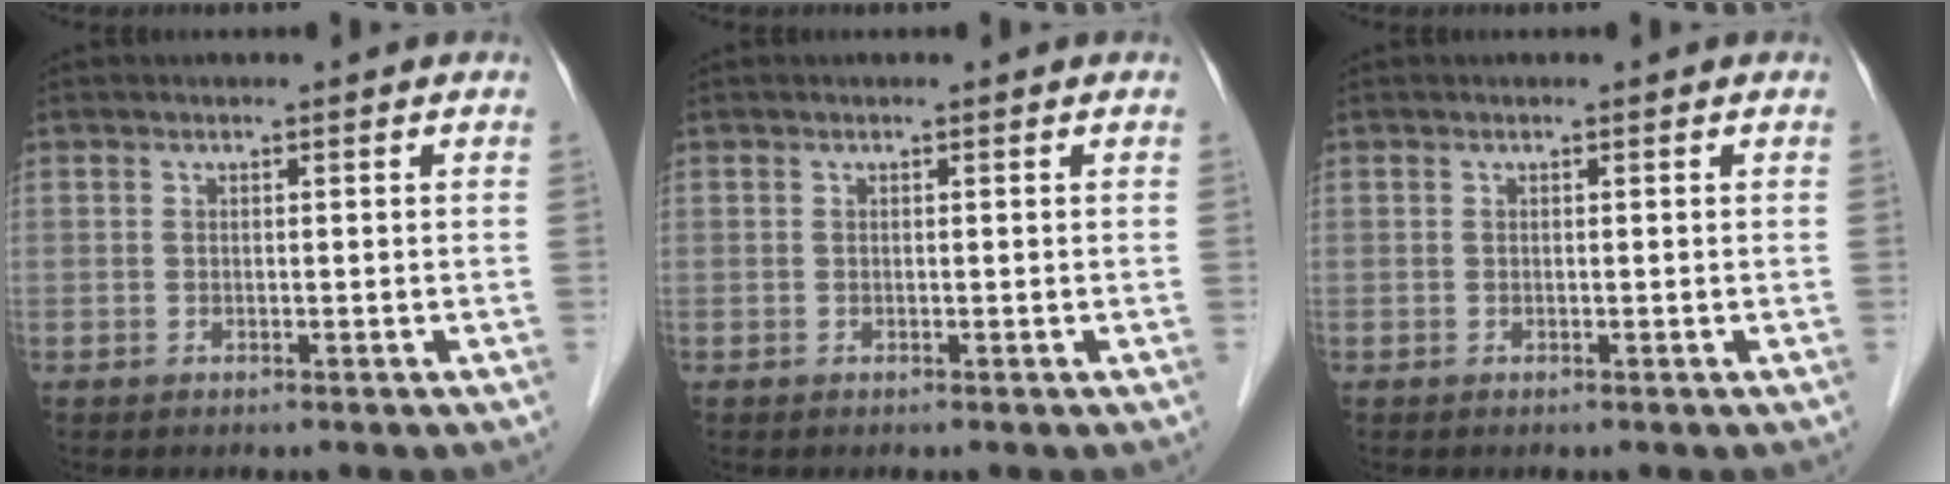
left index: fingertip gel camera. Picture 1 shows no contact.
{"total": 0.0}
{"total": 0.0}